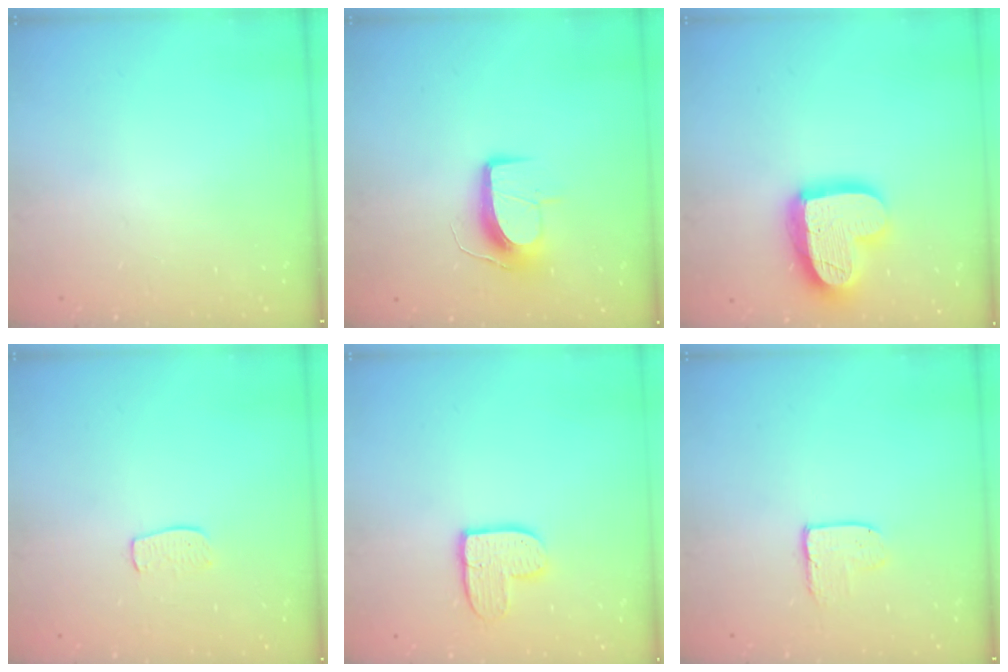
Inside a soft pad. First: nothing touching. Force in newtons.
{"total": 10.6, "press": 10.6, "slide": 0.1}
{"total": 18.7, "press": 18.7, "slide": 1.4}
{"total": 6.9, "press": 6.8, "slide": 0.4}
{"total": 10.3, "press": 10.2, "slide": 0.9}
{"total": 5.1, "press": 5.0, "slide": 0.4}